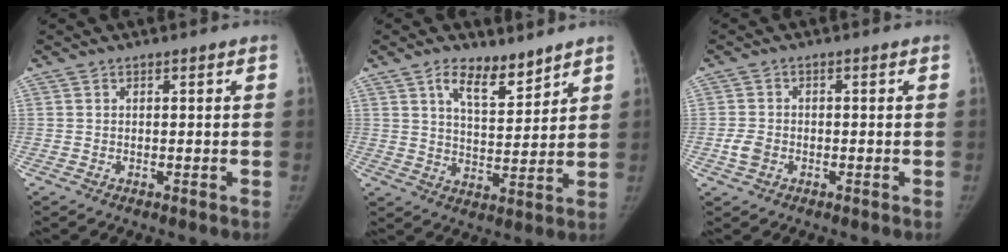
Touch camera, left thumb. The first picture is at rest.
{"total": 8.2, "force": [5.8, 3.5, 4.6], "torque": [-0.051, -0.046, 0.103]}
{"total": 2.9, "force": [-1.0, 2.2, 1.5], "torque": [-0.024, 0.006, -0.018]}